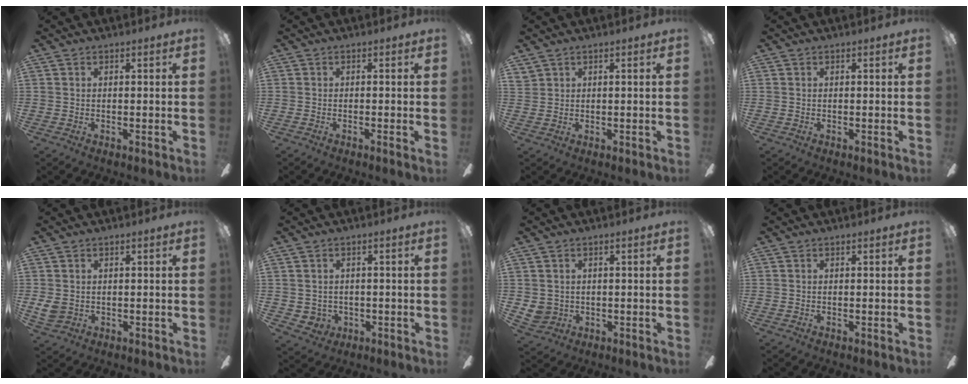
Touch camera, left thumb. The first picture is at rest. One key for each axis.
{"total": 1.4, "fx": -0.4, "fy": -0.2, "fz": 1.3, "tx": -0.020, "ty": -0.003, "tz": -0.008}
{"total": 1.1, "fx": 1.0, "fy": 0.4, "fz": 0.4, "tx": -0.010, "ty": -0.002, "tz": 0.020}
{"total": 0.0}
{"total": 3.3, "fx": 0.5, "fy": 2.3, "fz": 2.2, "tx": -0.050, "ty": 0.002, "tz": 0.010}
{"total": 3.0, "fx": 0.5, "fy": 2.7, "fz": 1.1, "tx": -0.035, "ty": 0.000, "tz": 0.007}
{"total": 3.3, "fx": 1.0, "fy": 3.0, "fz": 1.0, "tx": -0.032, "ty": 0.001, "tz": 0.020}
{"total": 0.0}